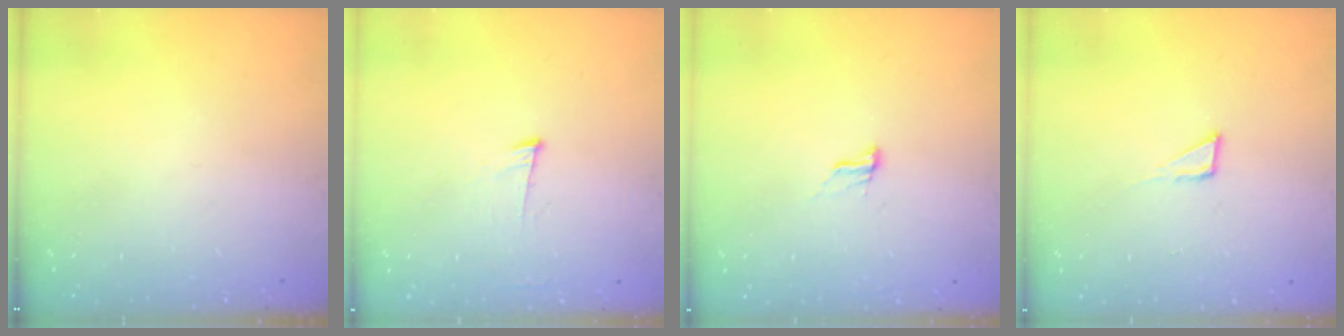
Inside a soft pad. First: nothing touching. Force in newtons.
{"total": 7.0, "press": 6.8, "slide": 1.7}
{"total": 6.3, "press": 6.0, "slide": 1.8}
{"total": 3.1, "press": 3.1, "slide": 0.2}